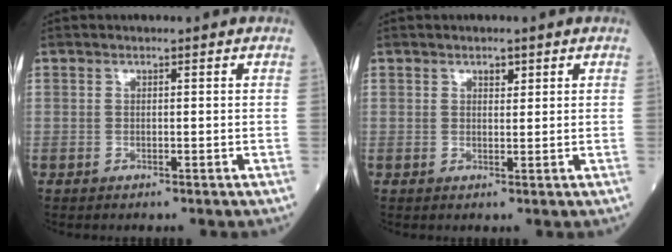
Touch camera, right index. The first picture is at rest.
{"total": 1.3, "force": [0.8, 0.6, 0.8], "torque": [-0.008, -0.002, 0.011]}